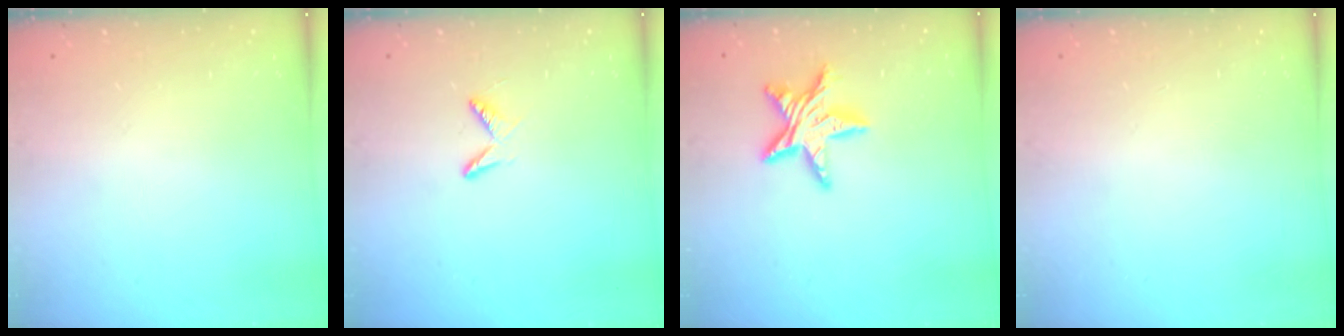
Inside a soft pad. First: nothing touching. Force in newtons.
{"total": 4.8, "press": 4.8, "slide": 0.4}
{"total": 11.3, "press": 11.2, "slide": 0.8}
{"total": 0.0}